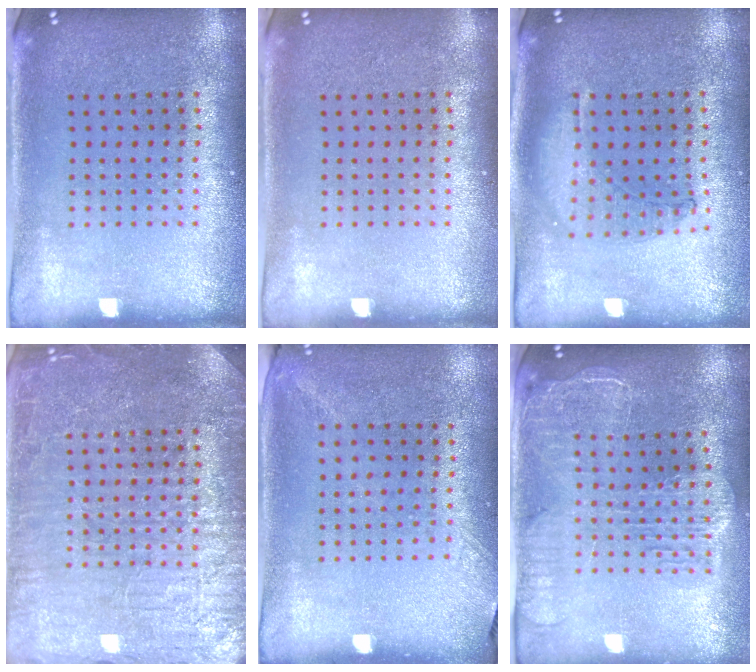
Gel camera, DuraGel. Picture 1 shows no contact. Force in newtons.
{"total": 0.0}
{"total": 0.9, "press": 0.9, "slide": 0.2}
{"total": 7.2, "press": 7.2, "slide": 1.1}
{"total": 1.3, "press": 1.0, "slide": 0.9}
{"total": 2.3, "press": 2.0, "slide": 1.1}